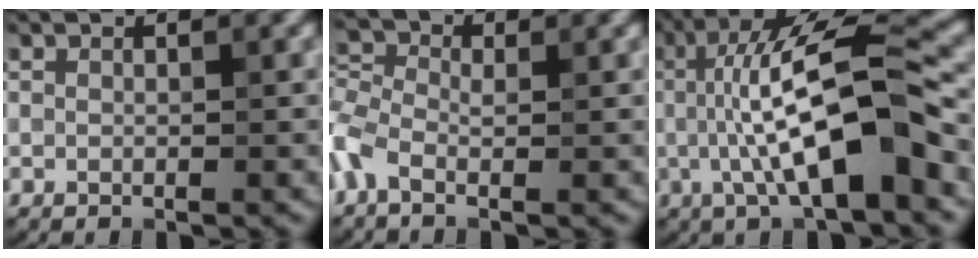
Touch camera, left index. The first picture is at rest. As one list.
[{"total": 3.6, "force": [-1.1, 1.9, 2.9], "torque": [-0.069, 0.006, -0.043]}, {"total": 10.6, "force": [-1.3, 2.8, 10.1], "torque": [-0.169, 0.022, -0.023]}]